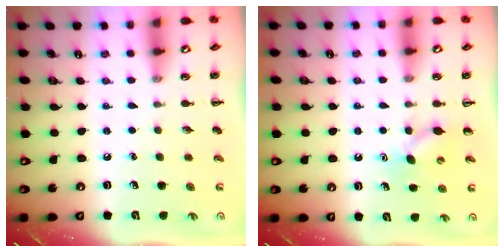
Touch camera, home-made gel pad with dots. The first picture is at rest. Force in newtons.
{"total": 6.3, "press": 6.1, "slide": 1.6}